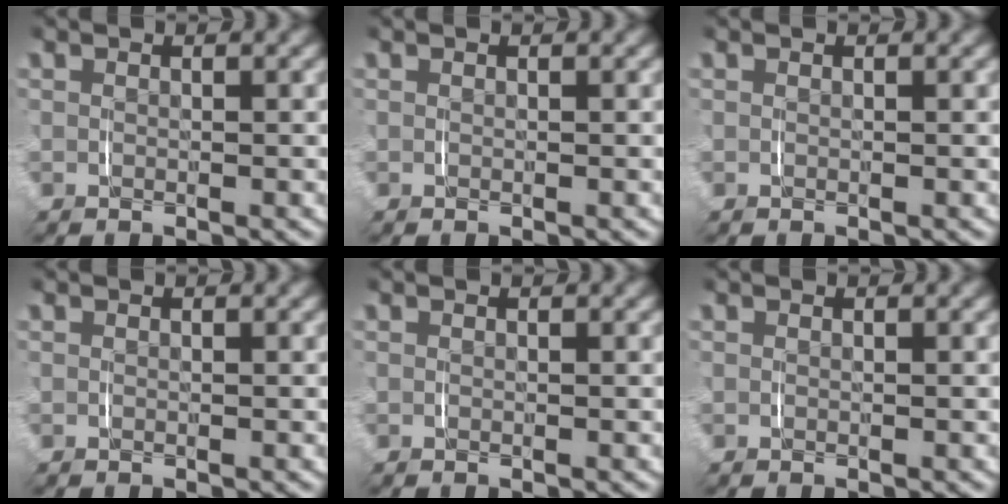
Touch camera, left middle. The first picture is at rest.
{"total": 0.0}
{"total": 0.0}
{"total": 0.0}
{"total": 0.0}
{"total": 0.0}